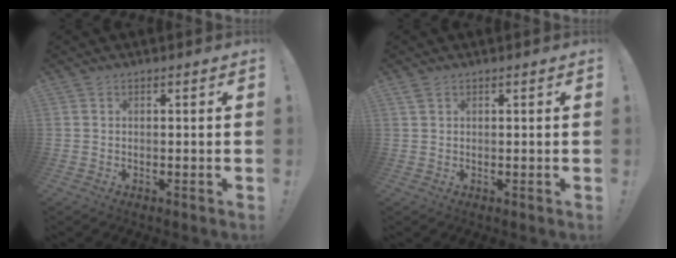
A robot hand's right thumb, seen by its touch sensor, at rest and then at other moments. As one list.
[{"total": 1.4, "force": [0.9, 0.6, 0.8], "torque": [-0.022, 0.003, 0.018]}]